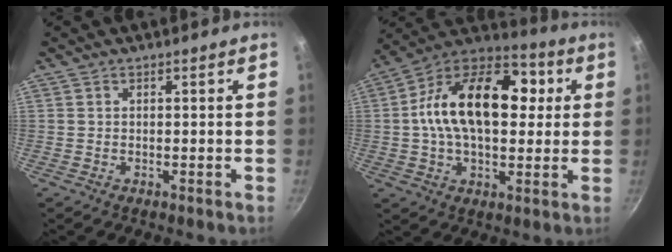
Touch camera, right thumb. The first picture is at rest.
{"total": 22.5, "force": [3.0, 14.0, 17.3], "torque": [-0.264, 0.027, 0.025]}